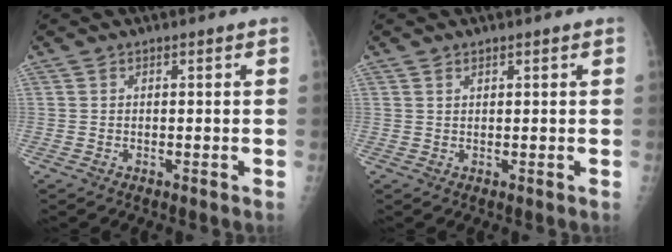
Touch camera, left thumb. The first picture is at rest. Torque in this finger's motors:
{"motor_torque": [-0.06, -0.08, 0.10, 0.10, -0.04]}